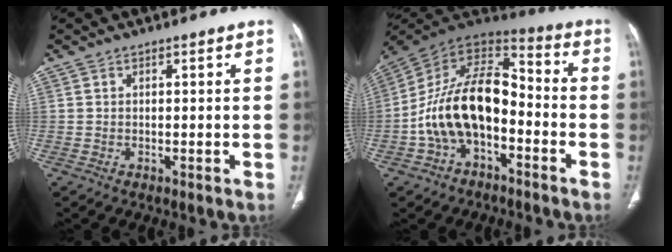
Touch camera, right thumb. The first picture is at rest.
{"total": 18.1, "force": [-4.5, 10.5, 14.0], "torque": [-0.236, 0.065, -0.084]}